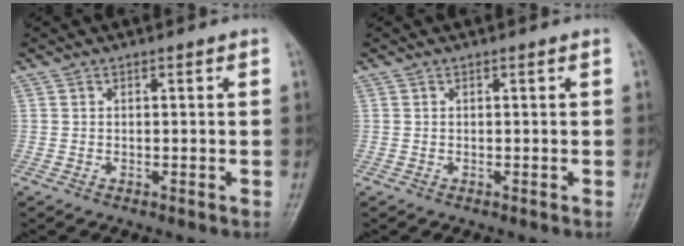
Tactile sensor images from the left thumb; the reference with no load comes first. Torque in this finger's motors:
{"motor_torque": [0.14, 0.05, 0.01, -0.28, 0.00]}